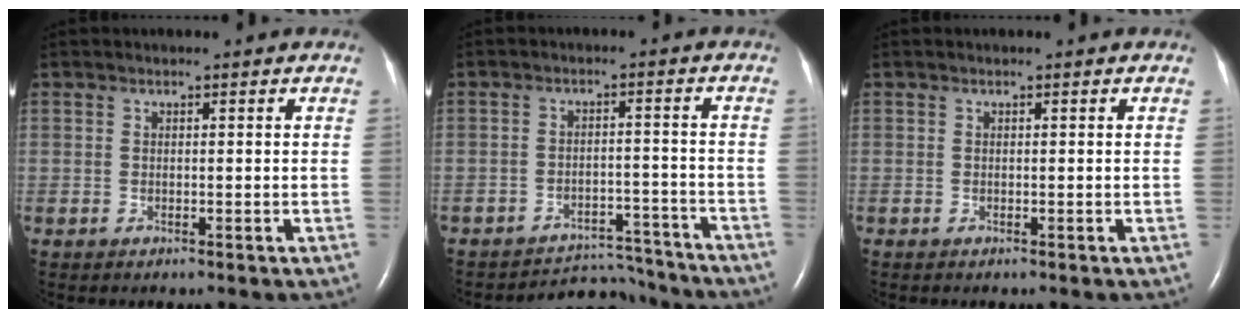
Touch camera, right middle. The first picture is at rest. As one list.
[{"total": 7.5, "force": [-7.3, 1.5, -1.4], "torque": [0.020, 0.026, -0.104]}, {"total": 0.0}]